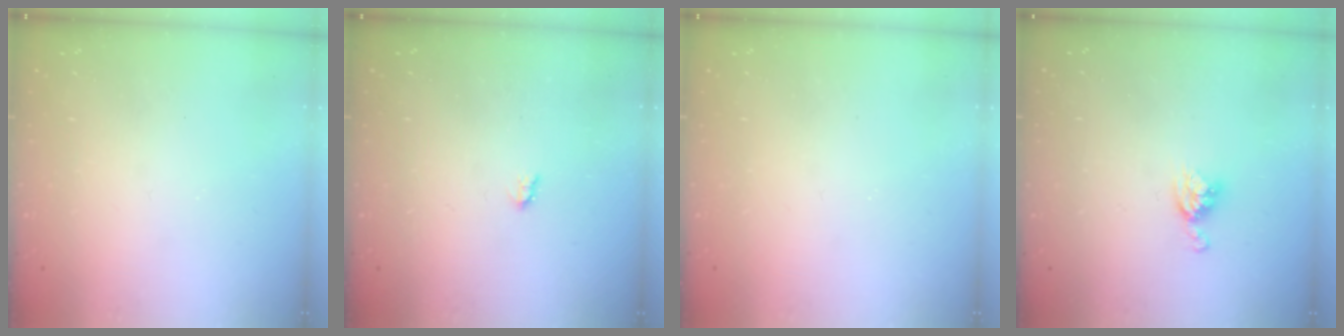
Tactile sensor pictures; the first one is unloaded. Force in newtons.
{"total": 1.7, "press": 1.6, "slide": 0.3}
{"total": 0.0}
{"total": 5.5, "press": 5.5, "slide": 0.1}